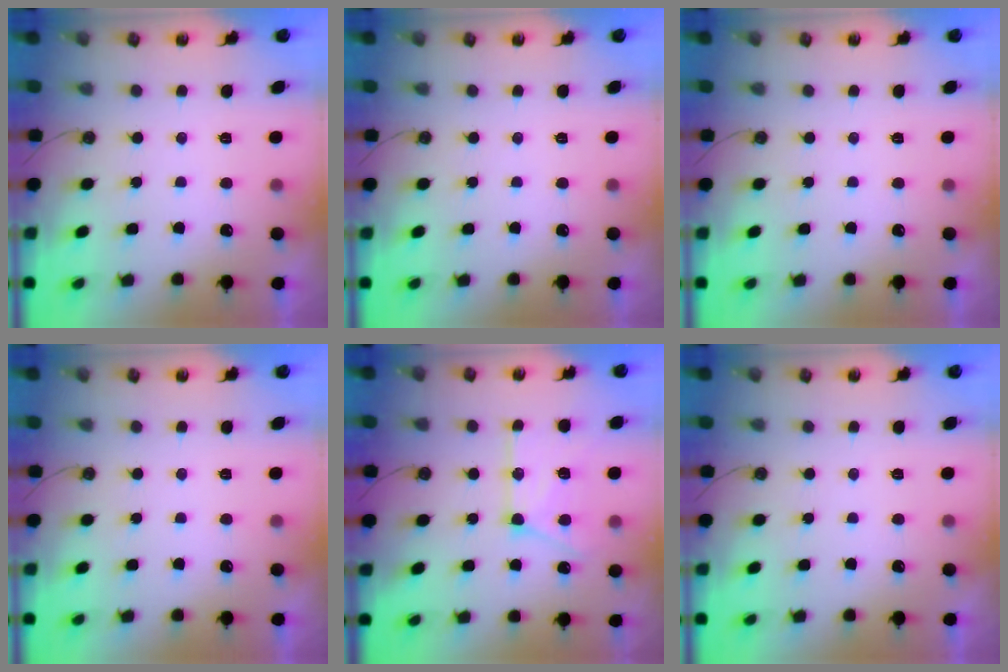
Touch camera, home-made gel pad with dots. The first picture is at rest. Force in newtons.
{"total": 0.0}
{"total": 0.0}
{"total": 0.0}
{"total": 15.1, "press": 15.0, "slide": 1.4}
{"total": 0.0}